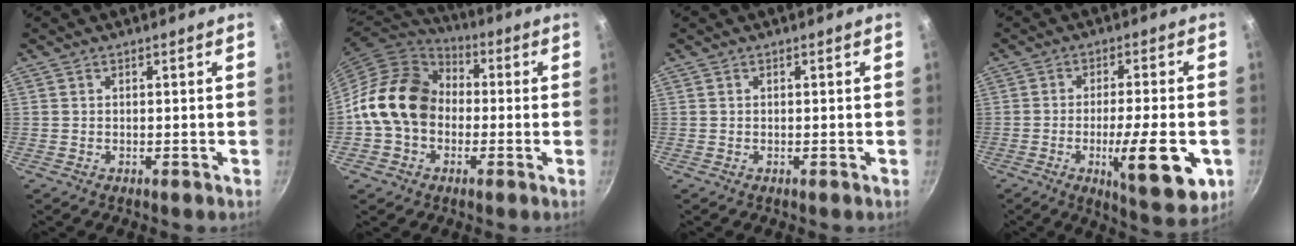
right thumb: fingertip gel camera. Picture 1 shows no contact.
{"total": 15.4, "force": [-0.6, 12.2, 9.3], "torque": [-0.126, 0.036, -0.026]}
{"total": 0.0}
{"total": 14.4, "force": [-4.1, 3.7, 13.3], "torque": [-0.183, 0.004, -0.055]}